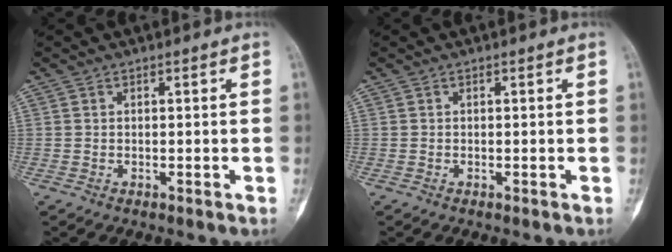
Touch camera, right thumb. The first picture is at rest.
{"total": 0.0}